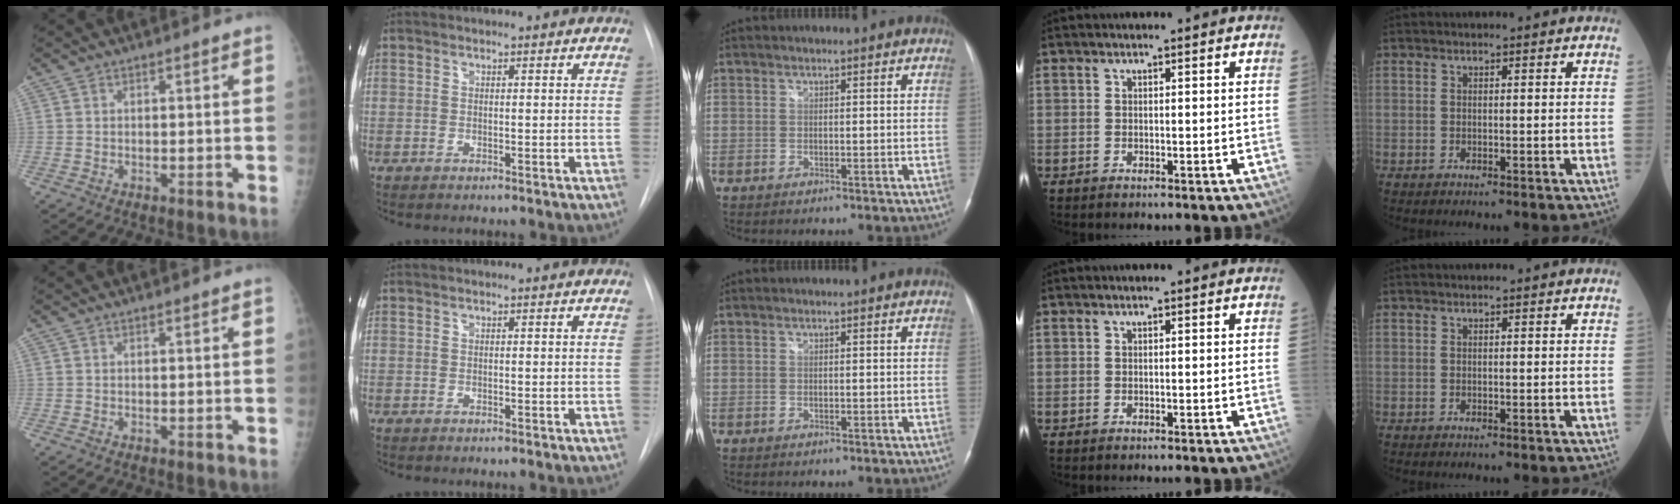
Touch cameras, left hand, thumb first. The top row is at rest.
{}